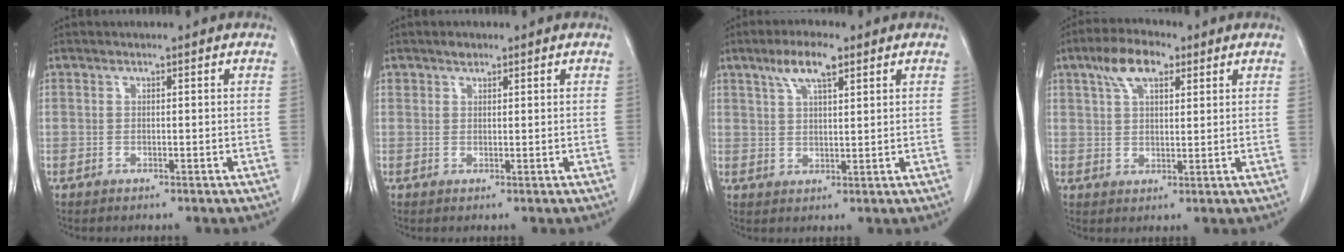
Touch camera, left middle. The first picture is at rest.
{"total": 1.3, "force": [1.0, 0.8, 0.4], "torque": [-0.008, 0.003, 0.017]}
{"total": 5.9, "force": [3.6, 1.3, 4.5], "torque": [-0.092, 0.009, 0.066]}
{"total": 7.0, "force": [3.9, 2.9, 5.0], "torque": [-0.101, 0.019, 0.071]}